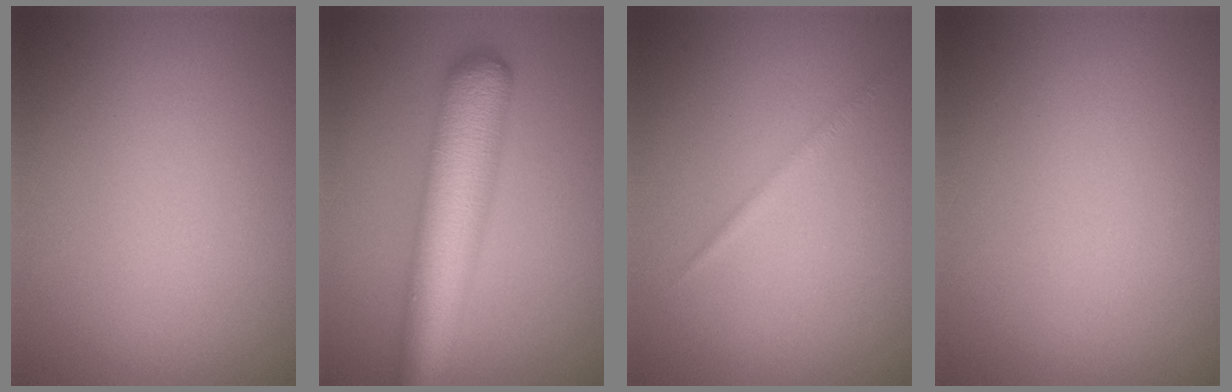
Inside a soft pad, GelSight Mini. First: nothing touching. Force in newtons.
{"total": 8.8, "press": 8.8, "slide": 0.2}
{"total": 0.7, "press": 0.7, "slide": 0.1}
{"total": 0.0}